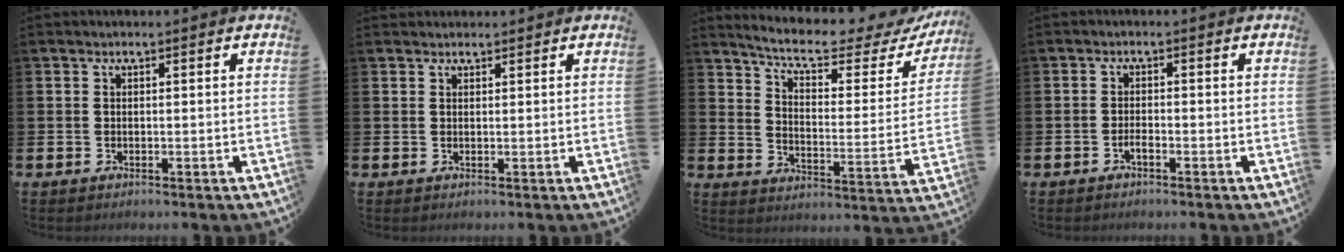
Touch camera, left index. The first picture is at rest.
{"total": 1.1, "force": [1.0, 0.4, 0.0], "torque": [0.008, 0.000, 0.018]}
{"total": 7.3, "force": [6.3, 1.4, 3.5], "torque": [-0.085, -0.048, 0.100]}
{"total": 1.1, "force": [-0.8, 0.2, 0.7], "torque": [-0.023, -0.001, -0.013]}